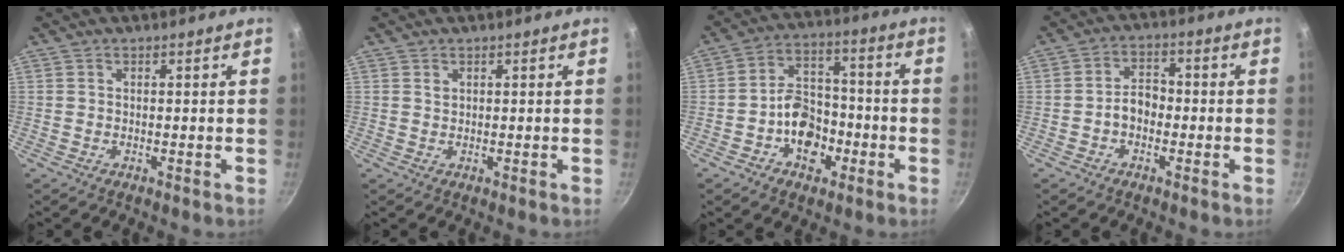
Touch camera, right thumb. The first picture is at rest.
{"total": 0.7, "force": [0.4, 0.5, 0.3], "torque": [-0.004, 0.000, 0.008]}
{"total": 10.7, "force": [-3.9, 7.8, 6.3], "torque": [-0.068, 0.043, -0.068]}
{"total": 4.8, "force": [-1.4, 3.4, 3.1], "torque": [-0.028, 0.027, -0.029]}